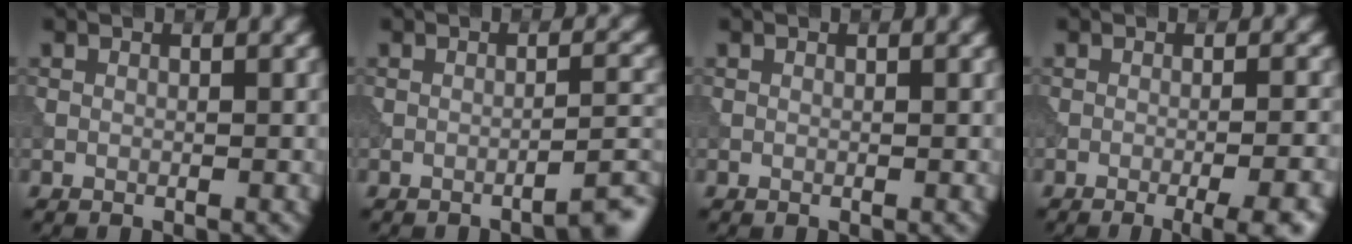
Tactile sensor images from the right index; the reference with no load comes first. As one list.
[{"total": 2.8, "force": [-2.2, 0.4, 1.8], "torque": [-0.014, 0.015, -0.041]}, {"total": 0.0}, {"total": 6.5, "force": [-3.4, 1.9, 5.2], "torque": [-0.045, 0.008, -0.038]}]